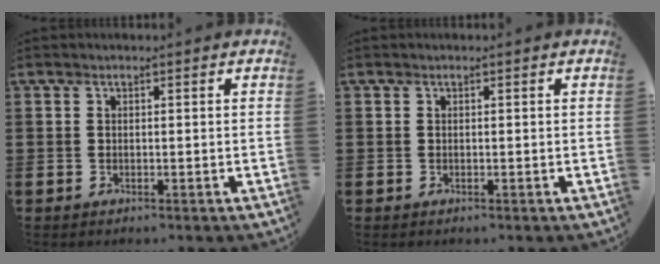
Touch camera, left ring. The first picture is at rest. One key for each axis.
{"total": 0.0}